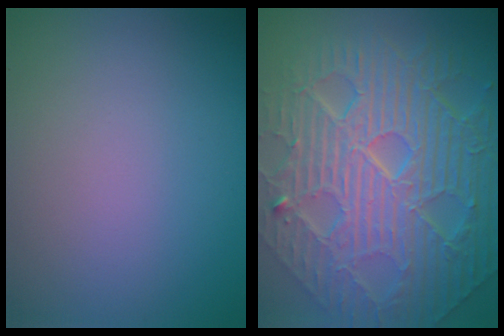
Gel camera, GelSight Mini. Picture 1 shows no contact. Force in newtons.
{"total": 11.6, "press": 7.6, "slide": 8.8}